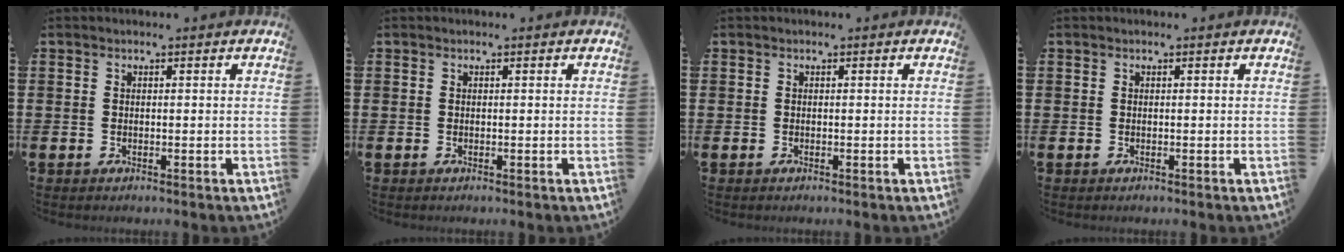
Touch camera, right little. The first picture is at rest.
{"total": 0.0}
{"total": 0.0}
{"total": 0.0}